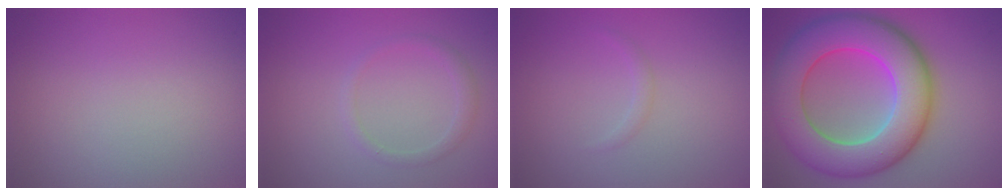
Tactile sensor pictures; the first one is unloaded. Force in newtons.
{"total": 1.3, "press": 1.3, "slide": 0.0}
{"total": 0.7, "press": 0.7, "slide": 0.1}
{"total": 11.7, "press": 11.7, "slide": 0.3}